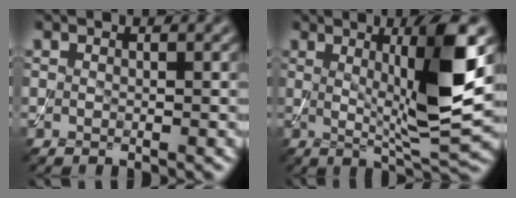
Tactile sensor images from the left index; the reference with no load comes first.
{"total": 9.5, "force": [1.6, 1.6, 9.3], "torque": [-0.133, -0.014, 0.034]}